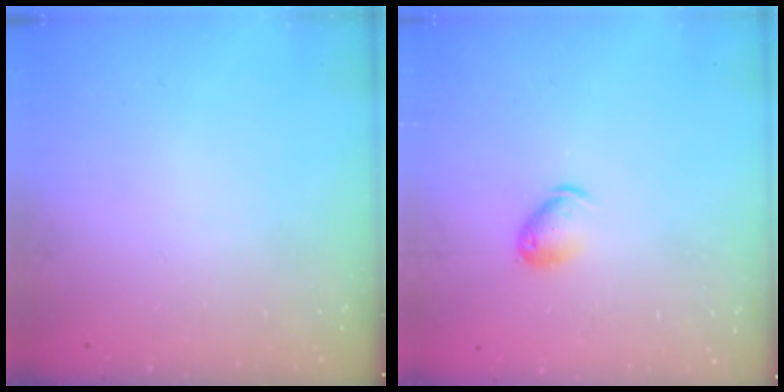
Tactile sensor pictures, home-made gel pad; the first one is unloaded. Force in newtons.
{"total": 6.2, "press": 6.1, "slide": 0.9}